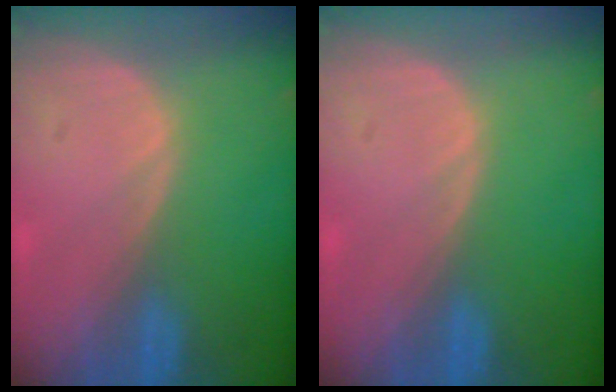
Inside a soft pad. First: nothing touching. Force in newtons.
{"total": 0.0}